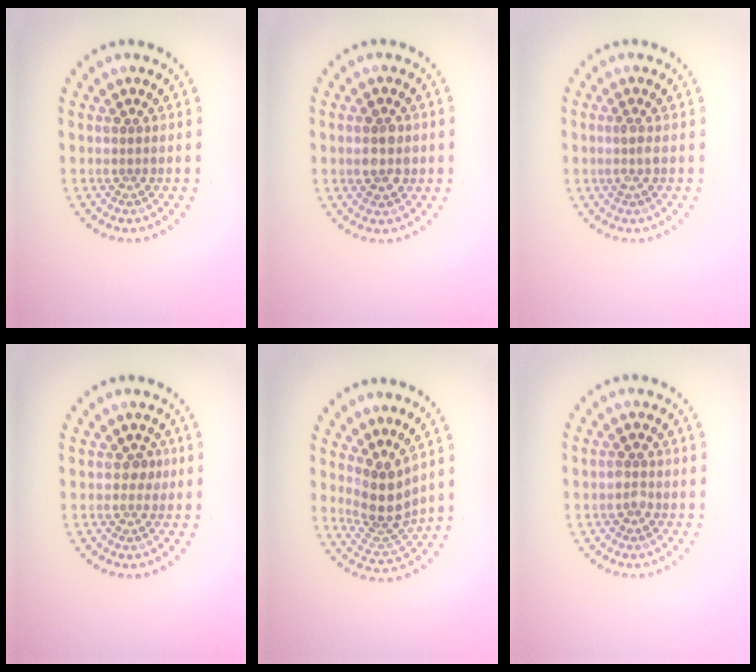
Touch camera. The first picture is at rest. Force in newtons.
{"total": 2.8, "press": 2.8, "slide": 0.2}
{"total": 1.0, "press": 0.8, "slide": 0.6}
{"total": 1.0, "press": 0.9, "slide": 0.5}
{"total": 3.8, "press": 3.0, "slide": 2.4}
{"total": 0.9, "press": 0.9, "slide": 0.2}